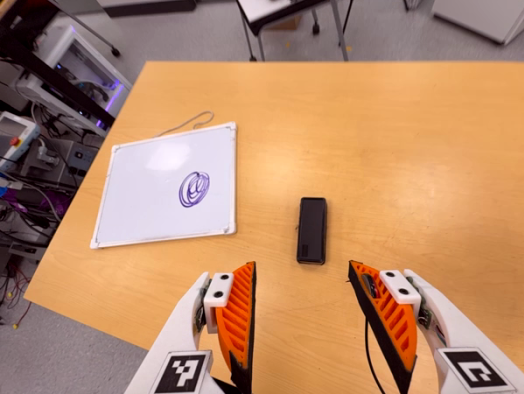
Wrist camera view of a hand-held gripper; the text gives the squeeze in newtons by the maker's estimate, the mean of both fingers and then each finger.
{"total": 0.0}